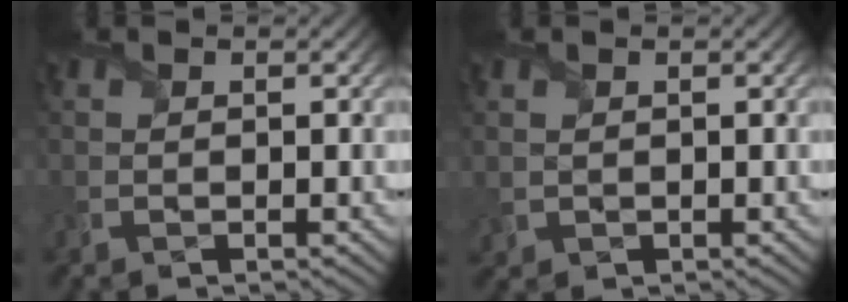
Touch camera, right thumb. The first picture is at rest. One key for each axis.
{"total": 0.8, "fx": 0.4, "fy": 0.7, "fz": 0.1, "tx": -0.011, "ty": -0.004, "tz": 0.011}